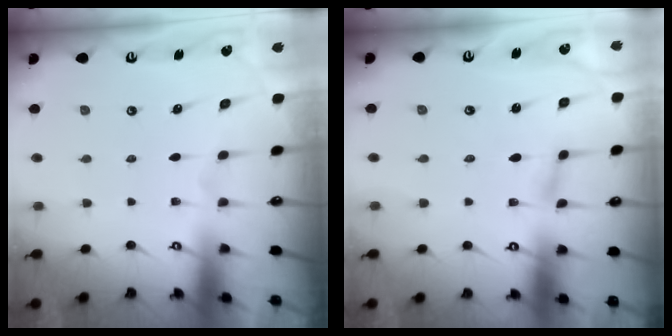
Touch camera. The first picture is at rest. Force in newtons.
{"total": 1.1, "press": 1.1, "slide": 0.1}